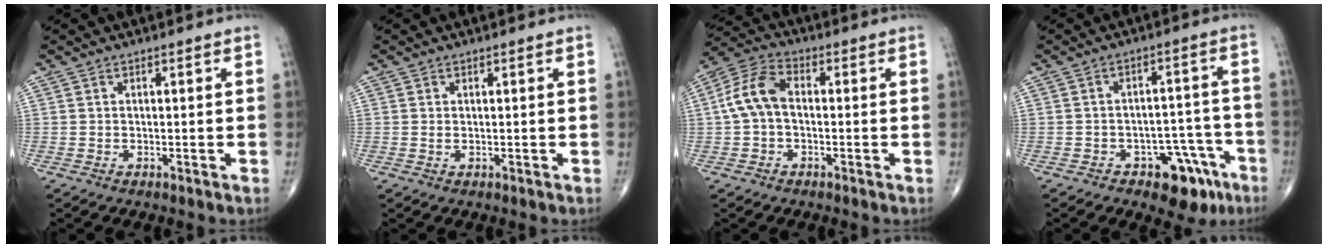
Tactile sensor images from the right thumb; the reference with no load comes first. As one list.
[{"total": 0.5, "force": [0.1, 0.3, 0.4], "torque": [-0.011, 0.003, 0.004]}, {"total": 8.3, "force": [-0.2, 5.2, 6.4], "torque": [-0.130, 0.027, -0.014]}, {"total": 9.8, "force": [-5.6, 5.4, 5.9], "torque": [-0.038, 0.046, -0.070]}]